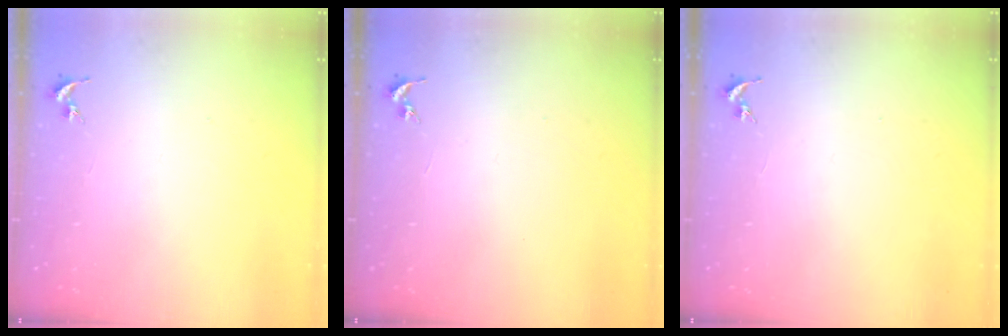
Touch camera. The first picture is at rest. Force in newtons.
{"total": 0.0}
{"total": 0.0}